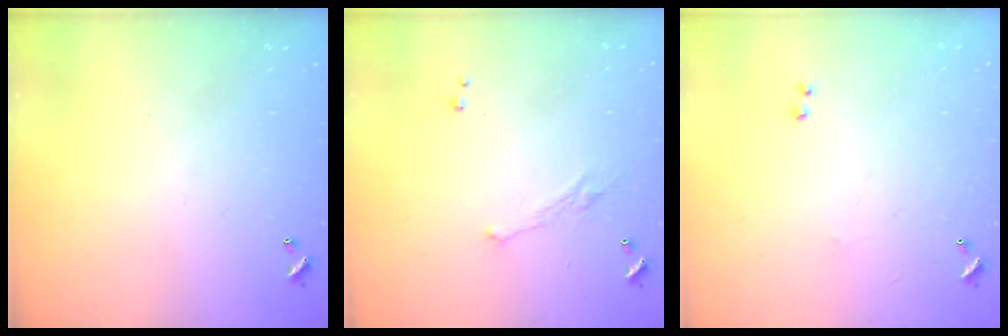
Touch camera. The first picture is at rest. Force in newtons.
{"total": 1.9, "press": 1.7, "slide": 0.8}
{"total": 2.3, "press": 2.2, "slide": 0.8}